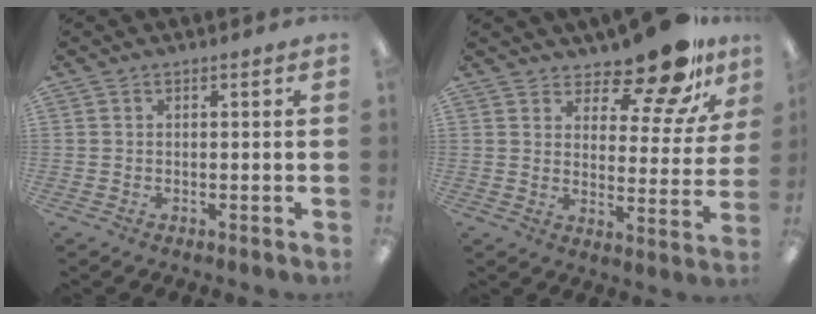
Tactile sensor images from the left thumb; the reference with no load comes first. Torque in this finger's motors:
{"motor_torque": [0.31, 0.37, -0.16, -0.08, 0.06]}